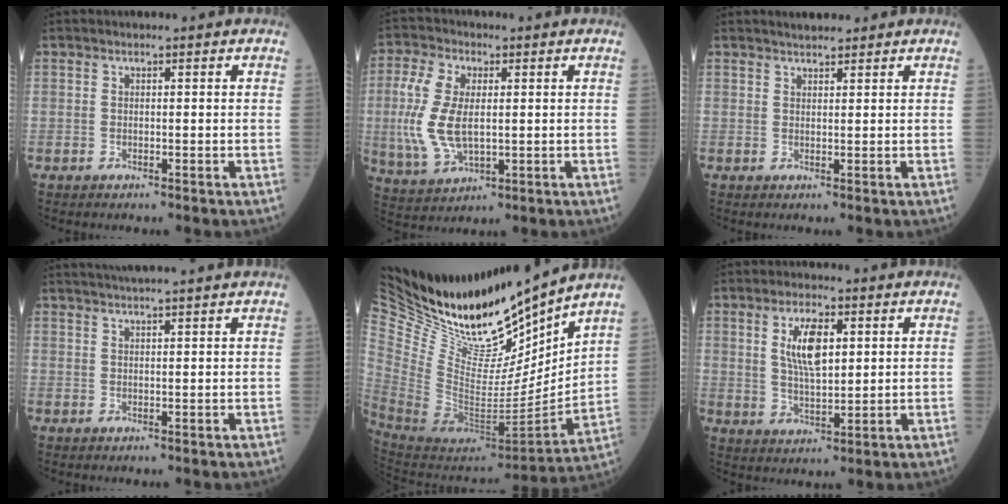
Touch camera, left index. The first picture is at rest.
{"total": 10.0, "force": [0.0, 4.9, 8.7], "torque": [-0.215, -0.001, 0.007]}
{"total": 2.3, "force": [2.1, 0.7, 0.7], "torque": [-0.016, 0.011, 0.034]}
{"total": 7.1, "force": [6.2, -0.8, 3.3], "torque": [-0.047, 0.028, 0.083]}
{"total": 27.4, "force": [24.8, 5.6, 10.3], "torque": [-0.214, -0.065, 0.431]}
{"total": 7.2, "force": [2.1, 2.6, 6.4], "torque": [-0.129, 0.001, 0.041]}